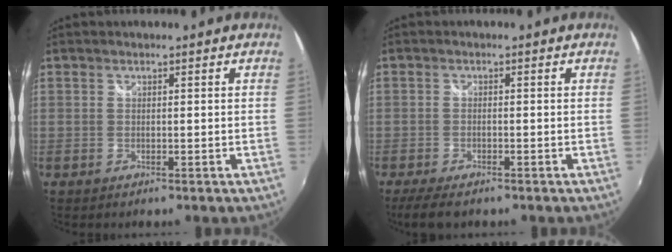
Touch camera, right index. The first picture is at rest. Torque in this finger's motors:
{"motor_torque": [0.24, -0.07, 0.07, 0.03]}